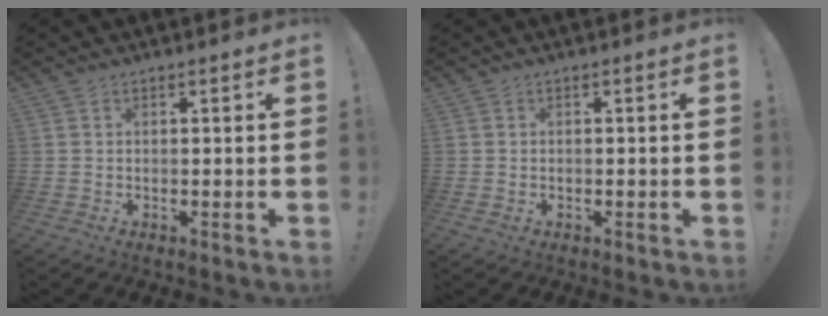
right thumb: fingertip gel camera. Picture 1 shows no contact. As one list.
[{"total": 0.6, "force": [-0.4, 0.2, 0.3], "torque": [-0.010, 0.003, -0.007]}]